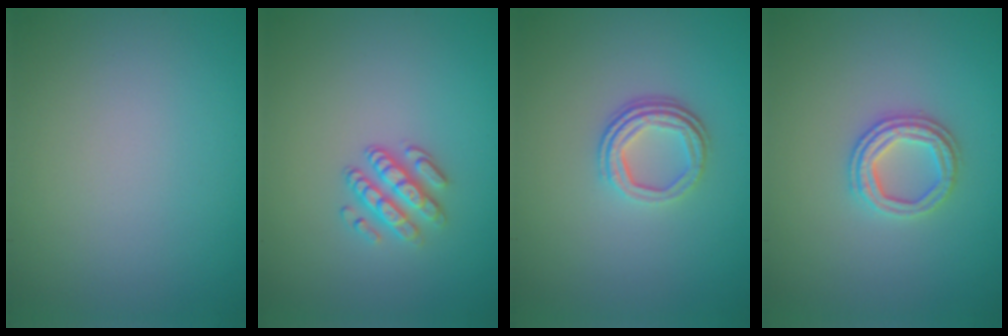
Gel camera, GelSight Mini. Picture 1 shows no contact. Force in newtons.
{"total": 2.7, "press": 2.4, "slide": 1.2}
{"total": 3.3, "press": 2.3, "slide": 2.4}
{"total": 2.9, "press": 2.7, "slide": 1.0}